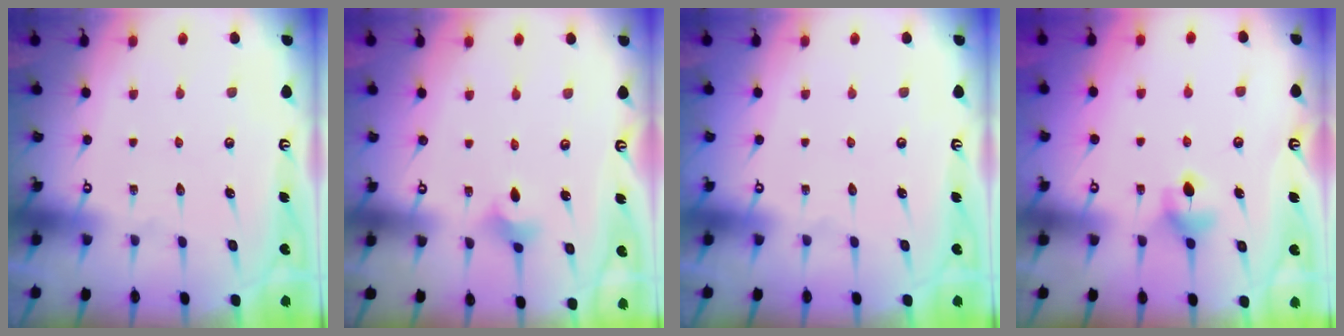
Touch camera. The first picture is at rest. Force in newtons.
{"total": 3.8, "press": 3.7, "slide": 0.7}
{"total": 0.0}
{"total": 5.6, "press": 5.5, "slide": 0.7}